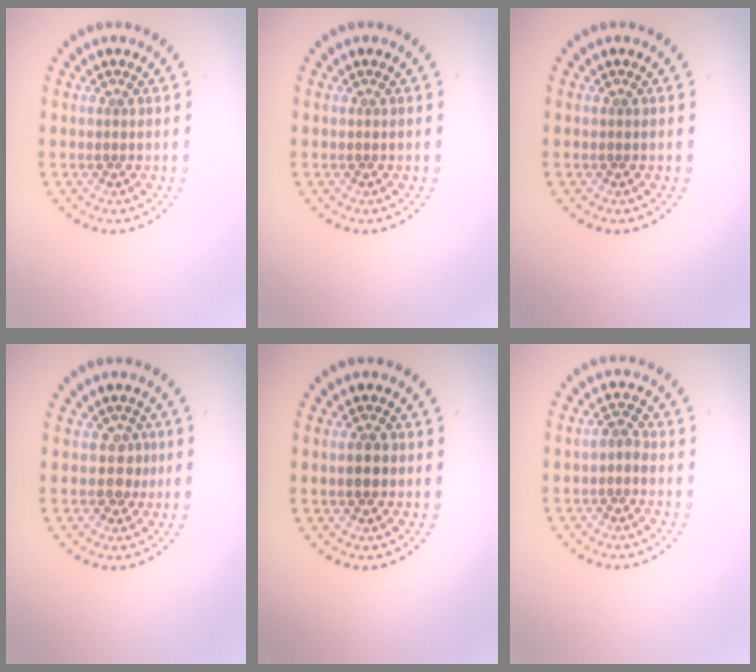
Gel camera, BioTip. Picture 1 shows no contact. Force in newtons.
{"total": 0.0}
{"total": 0.0}
{"total": 1.5, "press": 1.3, "slide": 0.7}
{"total": 1.7, "press": 1.7, "slide": 0.3}
{"total": 1.4, "press": 1.3, "slide": 0.3}